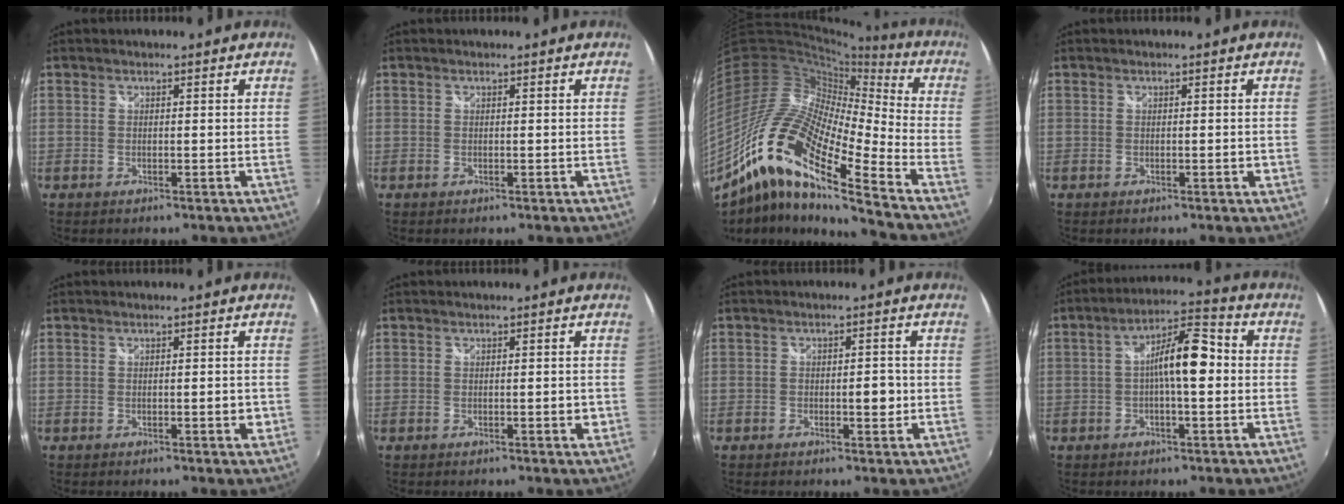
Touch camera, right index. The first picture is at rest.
{"total": 0.0}
{"total": 21.4, "force": [-11.9, 4.9, 17.1], "torque": [-0.300, -0.025, -0.247]}
{"total": 0.8, "force": [-0.2, 0.3, 0.8], "torque": [-0.009, 0.004, -0.002]}
{"total": 1.9, "force": [-0.4, 0.8, 1.7], "torque": [-0.021, 0.003, -0.003]}
{"total": 1.6, "force": [-0.3, 0.7, 1.4], "torque": [-0.018, 0.003, -0.002]}
{"total": 3.1, "force": [-0.7, 1.7, 2.4], "torque": [-0.032, 0.001, -0.011]}
{"total": 9.3, "force": [-0.2, 2.4, 9.0], "torque": [-0.148, 0.025, -0.008]}